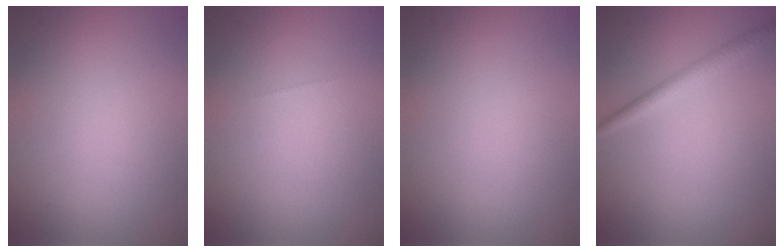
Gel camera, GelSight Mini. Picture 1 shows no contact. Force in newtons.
{"total": 0.0}
{"total": 0.0}
{"total": 1.9, "press": 1.9, "slide": 0.1}